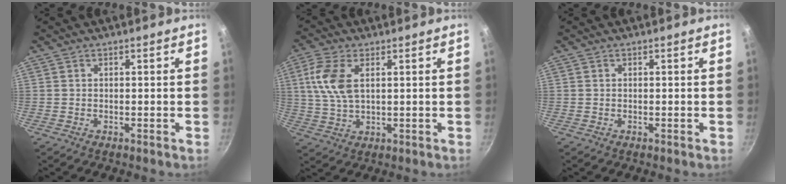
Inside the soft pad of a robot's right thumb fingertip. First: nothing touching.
{"total": 8.8, "force": [2.4, 4.6, 7.2], "torque": [-0.150, 0.003, 0.048]}
{"total": 0.0}